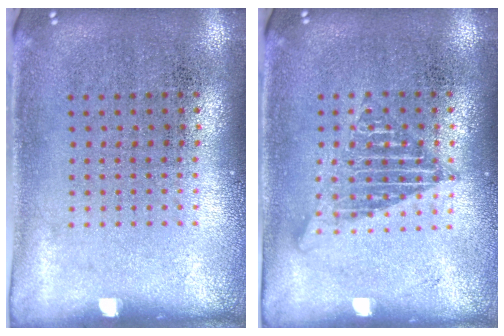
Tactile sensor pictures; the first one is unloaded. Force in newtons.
{"total": 1.2, "press": 1.2, "slide": 0.0}